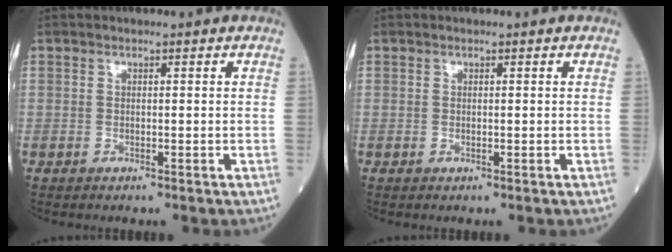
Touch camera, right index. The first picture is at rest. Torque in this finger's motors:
{"motor_torque": [0.02, 0.02, 0.00, -0.01]}